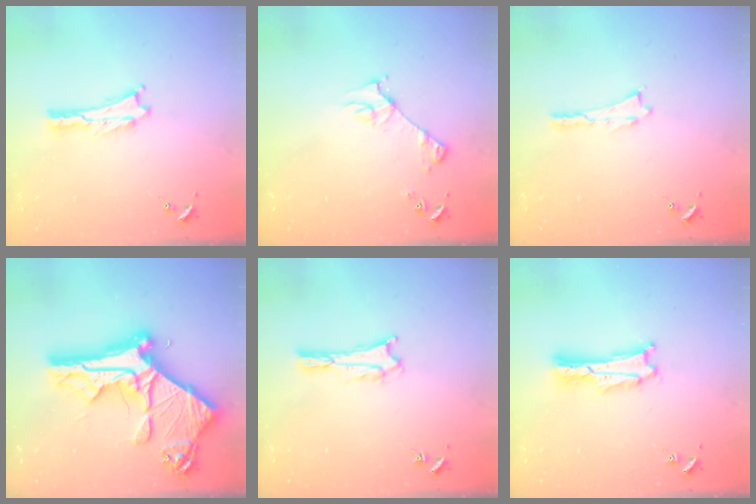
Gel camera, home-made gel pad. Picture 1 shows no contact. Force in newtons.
{"total": 3.8, "press": 3.7, "slide": 0.4}
{"total": 0.0}
{"total": 16.9, "press": 16.8, "slide": 1.7}
{"total": 1.7, "press": 1.7, "slide": 0.3}
{"total": 1.7, "press": 1.7, "slide": 0.3}